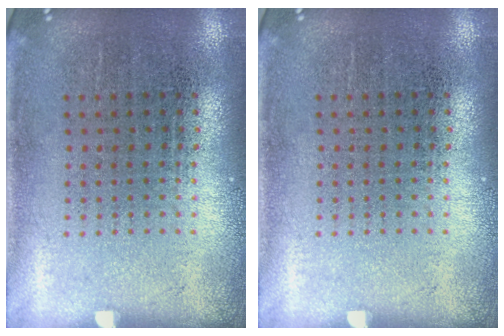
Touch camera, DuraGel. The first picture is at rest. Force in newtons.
{"total": 0.0}